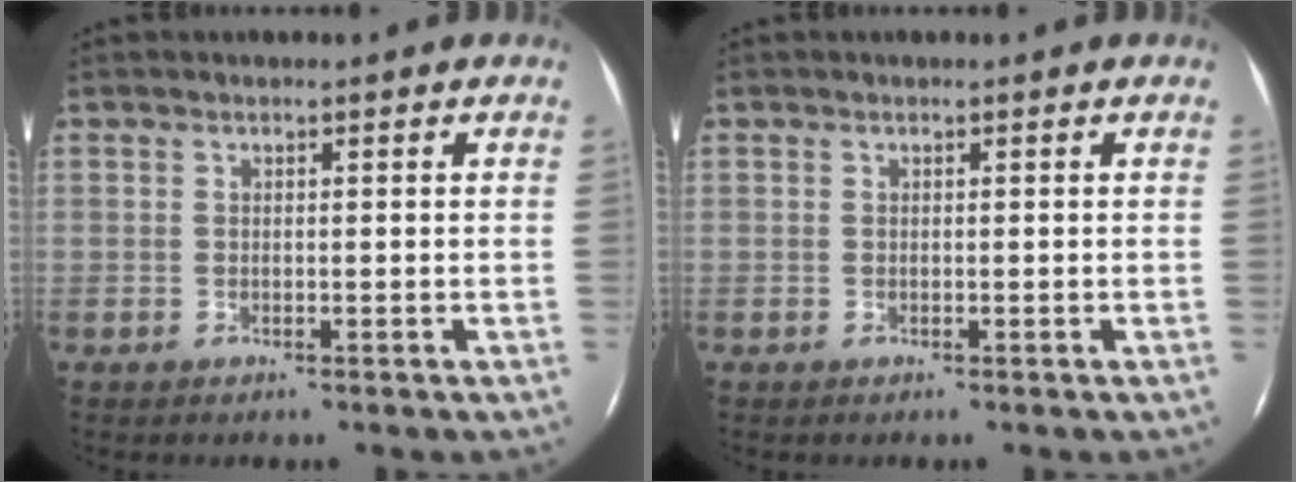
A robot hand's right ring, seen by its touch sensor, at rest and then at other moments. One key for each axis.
{"total": 0.0}